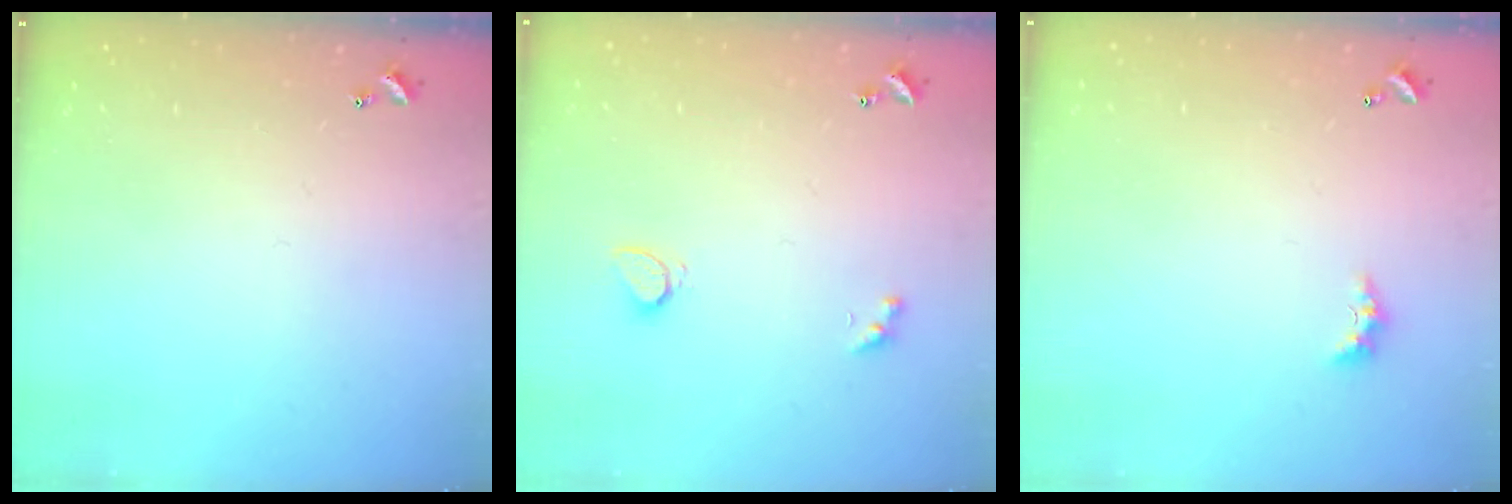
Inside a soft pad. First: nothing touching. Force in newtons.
{"total": 2.0, "press": 2.0, "slide": 0.4}
{"total": 2.1, "press": 2.0, "slide": 0.7}